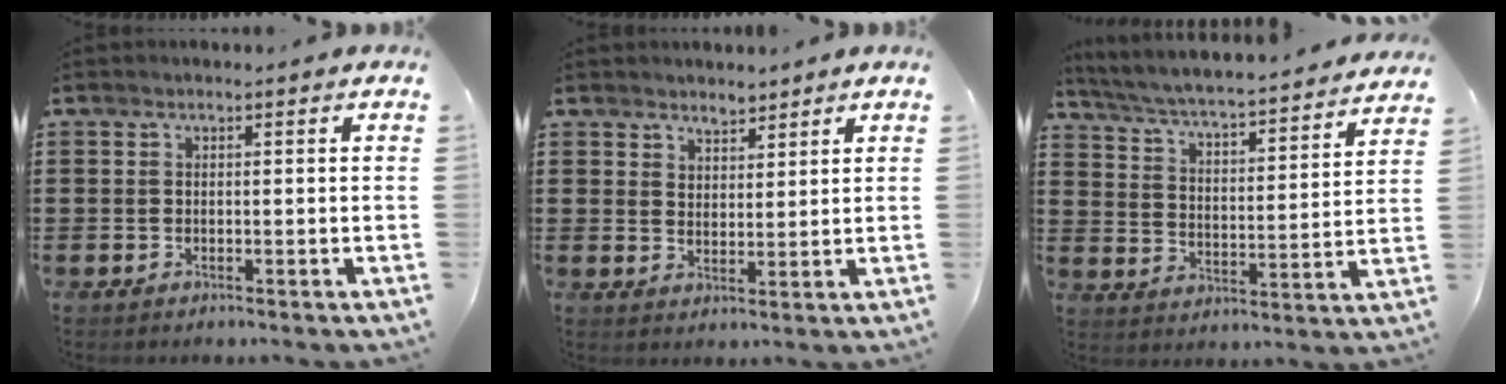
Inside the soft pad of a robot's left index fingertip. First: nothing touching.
{"total": 3.3, "force": [2.9, 1.5, -0.1], "torque": [-0.008, -0.001, 0.054]}
{"total": 4.1, "force": [3.8, -0.5, 1.2], "torque": [-0.045, -0.039, 0.055]}